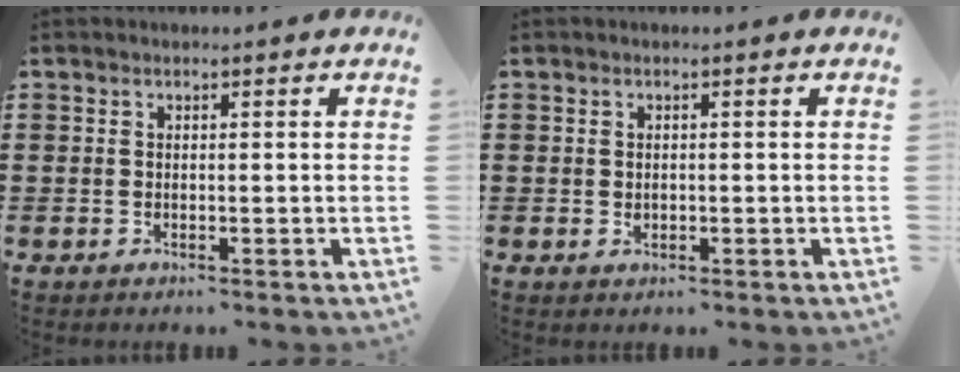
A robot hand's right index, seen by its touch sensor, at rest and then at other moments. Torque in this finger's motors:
{"motor_torque": [-0.28, 0.52, 0.00, 0.00]}